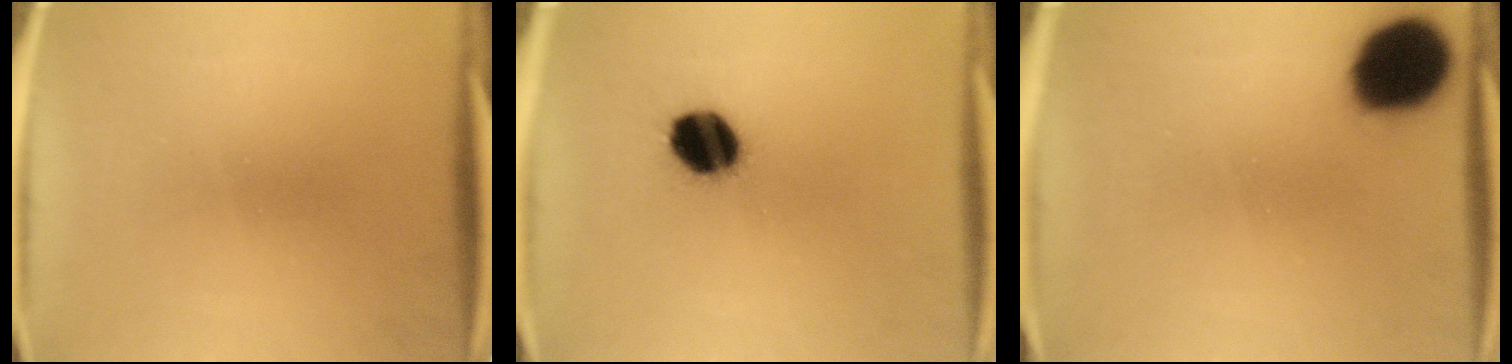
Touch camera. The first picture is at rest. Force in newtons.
{"total": 10.8}
{"total": 17.8}